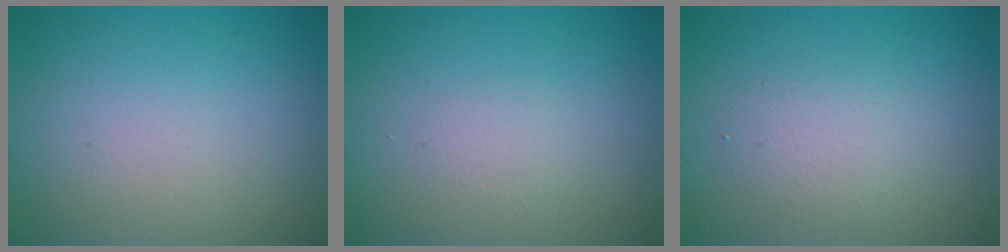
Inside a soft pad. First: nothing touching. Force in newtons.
{"total": 0.7, "press": 0.7, "slide": 0.1}
{"total": 2.0, "press": 2.0, "slide": 0.1}